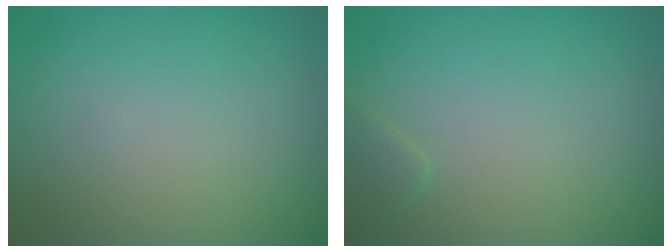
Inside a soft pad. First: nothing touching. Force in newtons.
{"total": 1.1, "press": 1.1, "slide": 0.1}